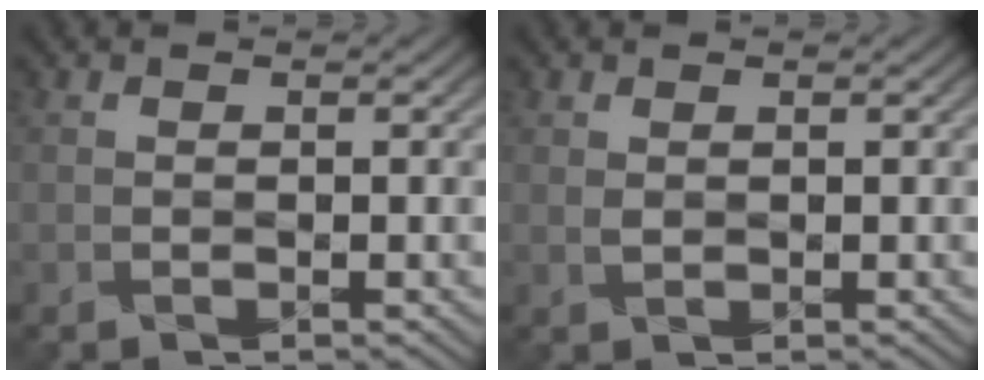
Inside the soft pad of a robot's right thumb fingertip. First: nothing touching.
{"total": 0.6, "force": [0.5, 0.1, 0.1], "torque": [-0.005, 0.001, 0.013]}